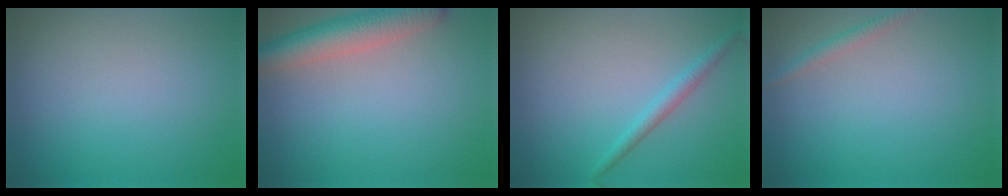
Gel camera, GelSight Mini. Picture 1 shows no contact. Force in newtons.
{"total": 5.4, "press": 5.3, "slide": 0.4}
{"total": 1.8, "press": 1.7, "slide": 0.1}
{"total": 1.2, "press": 1.2, "slide": 0.0}